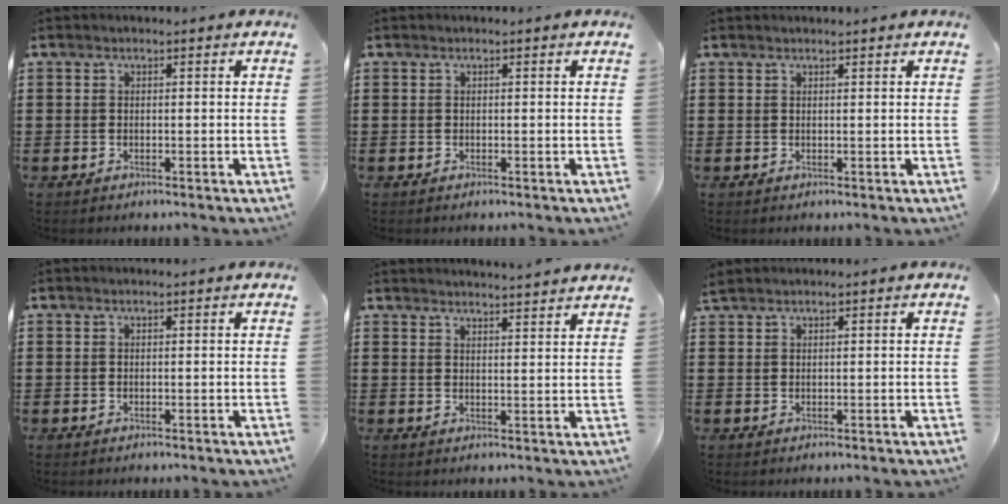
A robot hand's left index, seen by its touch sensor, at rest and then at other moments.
{"total": 0.0}
{"total": 0.6, "force": [0.6, -0.1, 0.2], "torque": [-0.005, -0.002, 0.012]}
{"total": 0.0}
{"total": 2.9, "force": [2.8, -0.6, 0.0], "torque": [-0.009, -0.015, 0.053]}
{"total": 1.0, "force": [1.0, 0.0, 0.3], "torque": [-0.007, 0.000, 0.019]}